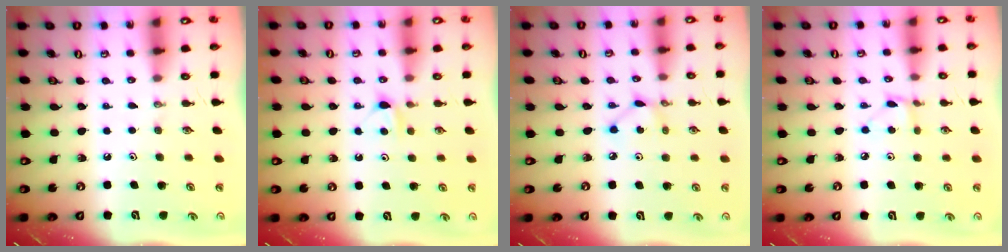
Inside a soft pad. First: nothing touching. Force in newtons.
{"total": 4.2, "press": 4.2, "slide": 0.5}
{"total": 3.1, "press": 3.1, "slide": 0.1}
{"total": 3.7, "press": 3.7, "slide": 0.4}